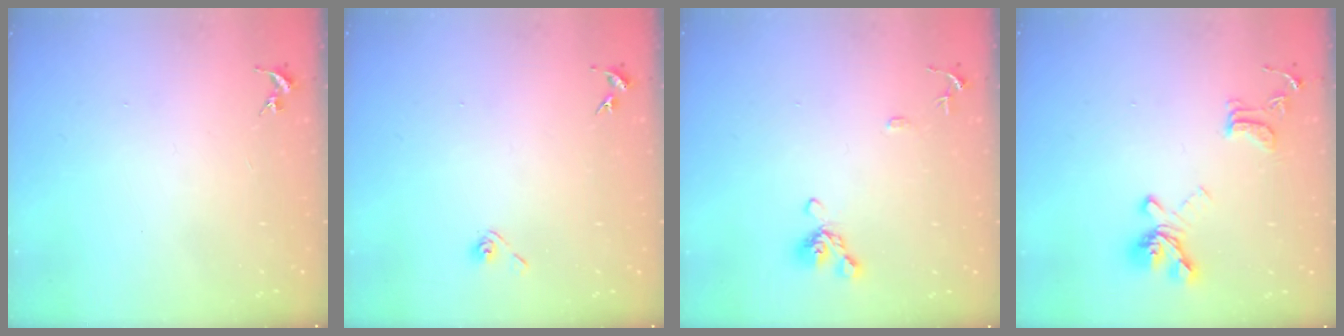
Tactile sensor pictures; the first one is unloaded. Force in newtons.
{"total": 4.0, "press": 3.6, "slide": 1.9}
{"total": 10.4, "press": 10.3, "slide": 1.6}
{"total": 15.4, "press": 15.3, "slide": 1.4}